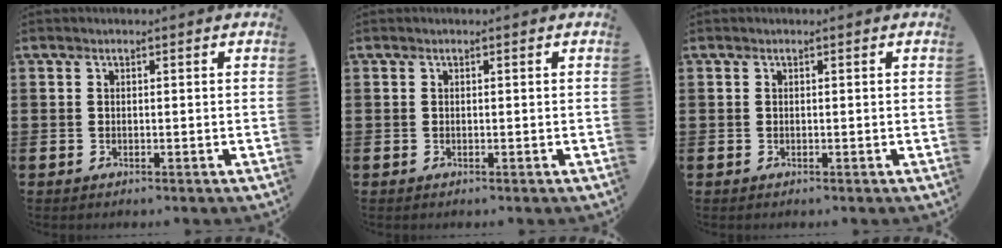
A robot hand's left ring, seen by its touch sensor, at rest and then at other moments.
{"total": 0.0}
{"total": 0.0}